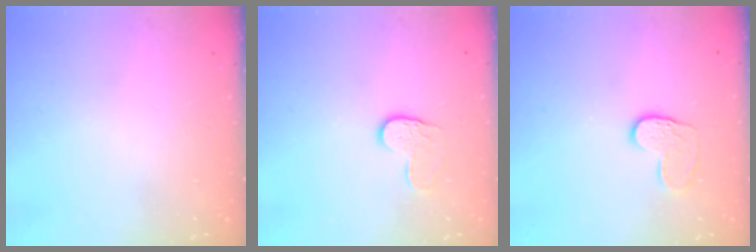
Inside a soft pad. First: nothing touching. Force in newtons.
{"total": 6.2, "press": 6.2, "slide": 0.4}
{"total": 7.6, "press": 7.6, "slide": 0.4}